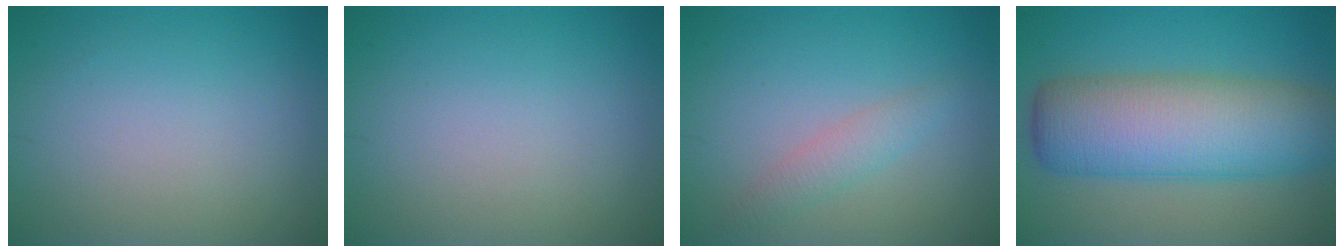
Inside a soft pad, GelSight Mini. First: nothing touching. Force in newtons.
{"total": 0.0}
{"total": 1.9, "press": 1.9, "slide": 0.1}
{"total": 10.9, "press": 10.9, "slide": 0.5}